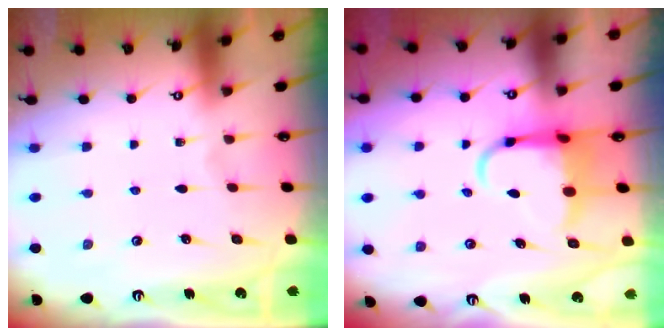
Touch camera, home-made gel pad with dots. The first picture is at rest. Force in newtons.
{"total": 6.8, "press": 6.6, "slide": 1.7}